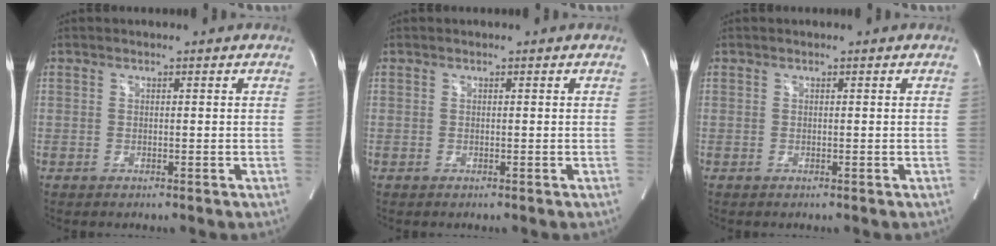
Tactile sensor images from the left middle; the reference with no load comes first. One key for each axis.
{"total": 0.0}
{"total": 0.0}